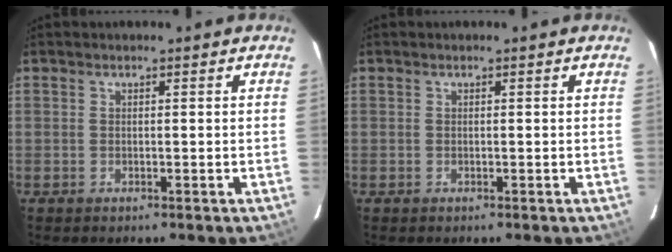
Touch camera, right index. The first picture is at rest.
{"total": 0.0}